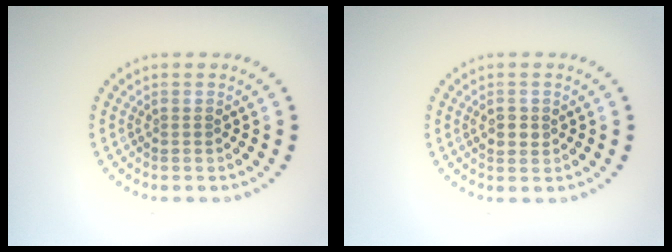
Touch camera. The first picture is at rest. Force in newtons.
{"total": 1.6, "press": 1.5, "slide": 0.4}